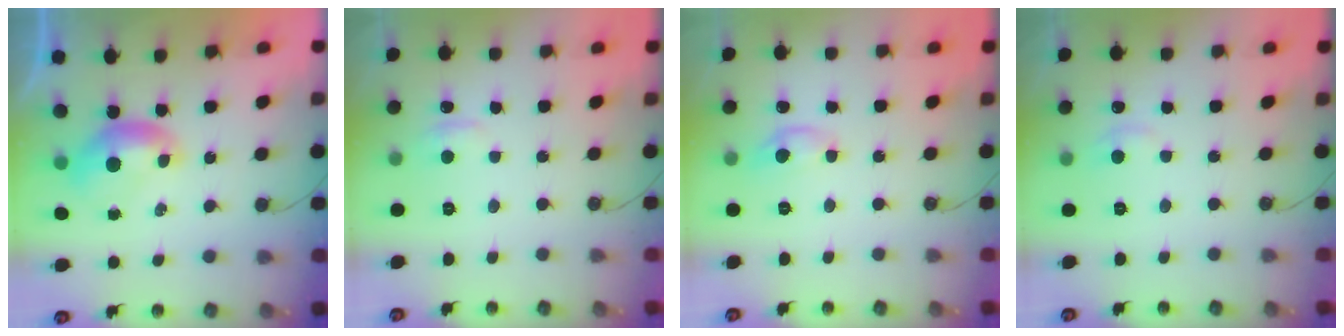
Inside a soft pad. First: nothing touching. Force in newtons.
{"total": 2.1, "press": 2.0, "slide": 0.6}
{"total": 1.1, "press": 1.0, "slide": 0.2}
{"total": 1.7, "press": 1.5, "slide": 0.7}